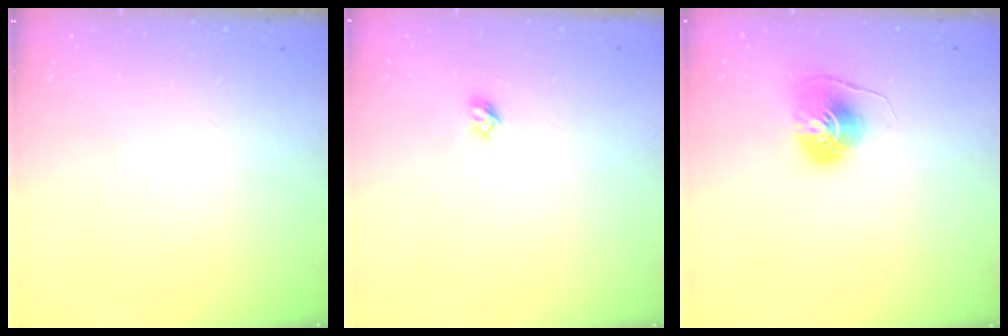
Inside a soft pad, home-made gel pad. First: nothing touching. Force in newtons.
{"total": 3.7, "press": 3.7, "slide": 0.4}
{"total": 7.8, "press": 7.8, "slide": 0.3}